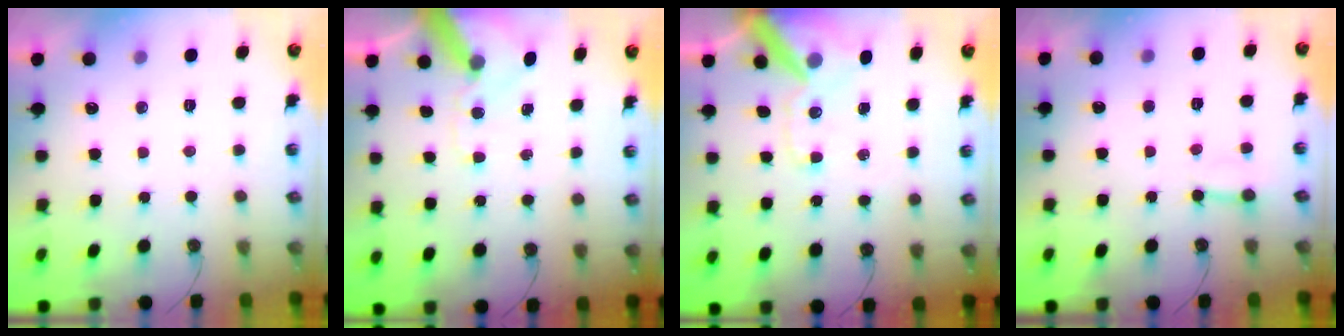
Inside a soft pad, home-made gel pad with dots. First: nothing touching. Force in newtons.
{"total": 11.4, "press": 11.3, "slide": 1.8}
{"total": 14.2, "press": 14.0, "slide": 1.8}
{"total": 2.7, "press": 2.6, "slide": 0.6}